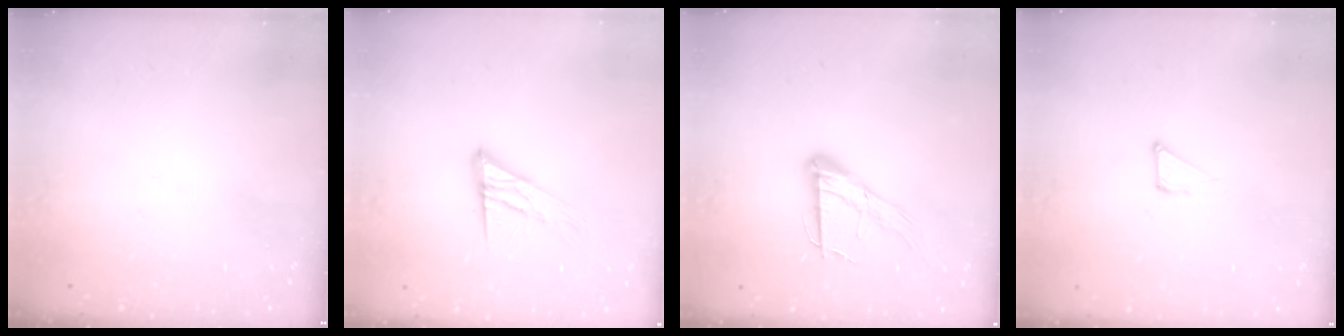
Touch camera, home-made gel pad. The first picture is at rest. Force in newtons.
{"total": 13.1, "press": 13.1, "slide": 1.2}
{"total": 13.0, "press": 13.0, "slide": 1.0}
{"total": 2.3, "press": 2.3, "slide": 0.1}